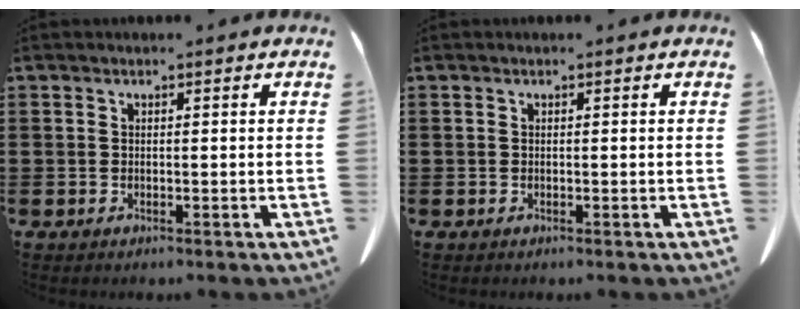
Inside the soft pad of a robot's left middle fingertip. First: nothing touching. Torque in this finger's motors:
{"motor_torque": [0.17, -0.39, 0.04, 0.01]}